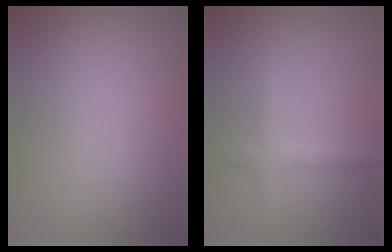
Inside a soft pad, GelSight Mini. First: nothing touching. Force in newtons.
{"total": 1.9, "press": 1.9, "slide": 0.1}